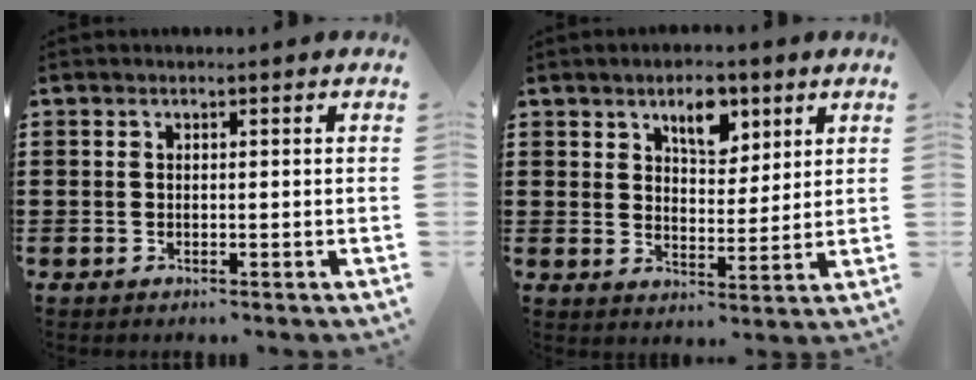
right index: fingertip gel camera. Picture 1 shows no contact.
{"total": 6.2, "force": [3.8, 3.3, 3.7], "torque": [-0.053, 0.001, 0.062]}